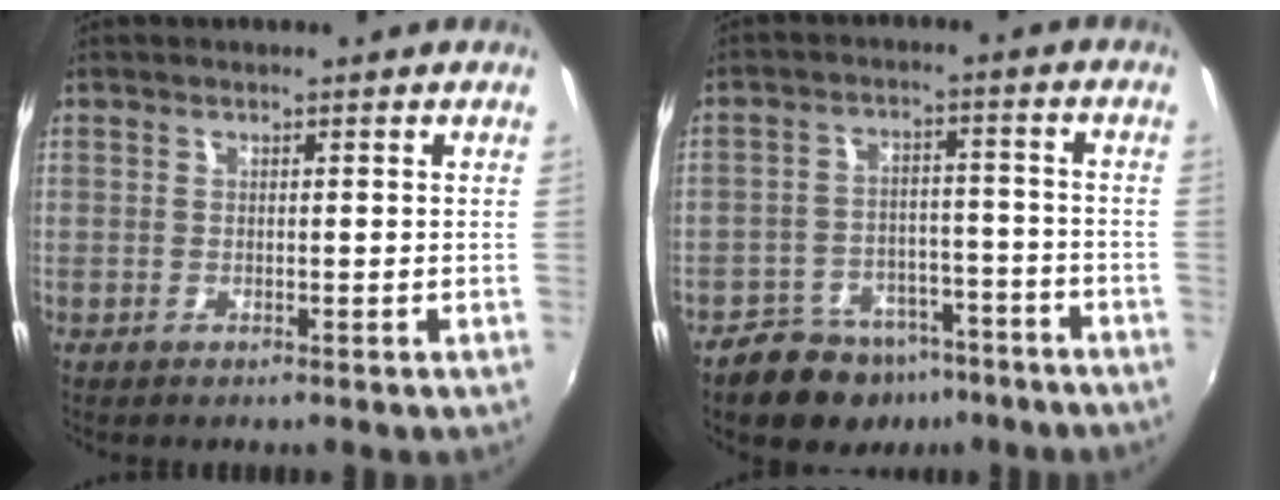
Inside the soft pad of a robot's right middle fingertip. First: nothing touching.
{"total": 12.3, "force": [-8.9, 7.2, 4.4], "torque": [-0.102, 0.017, -0.116]}